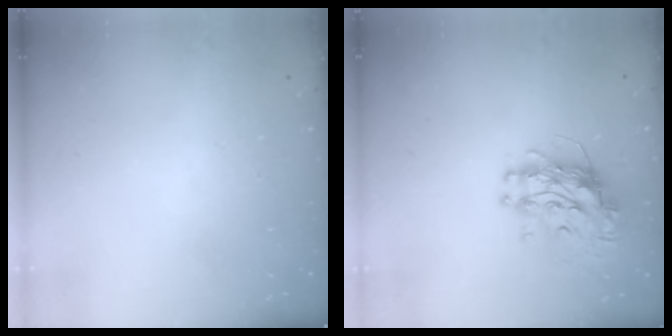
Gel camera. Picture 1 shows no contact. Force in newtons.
{"total": 11.5, "press": 11.4, "slide": 1.3}